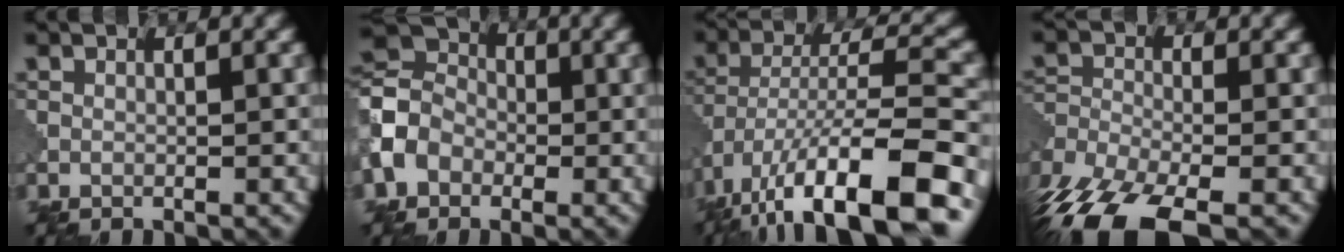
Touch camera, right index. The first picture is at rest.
{"total": 4.5, "force": [-1.8, 3.8, 1.6], "torque": [-0.043, 0.013, -0.053]}
{"total": 13.6, "force": [-8.9, 3.9, 9.6], "torque": [-0.181, 0.008, -0.148]}
{"total": 10.6, "force": [-8.5, 3.1, 5.5], "torque": [-0.125, -0.033, -0.150]}